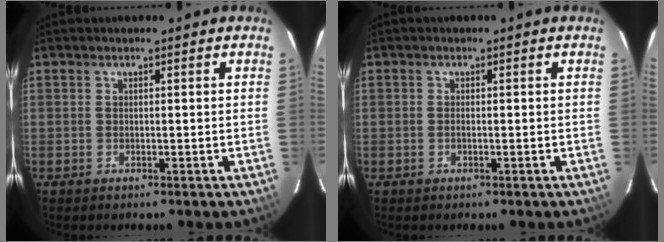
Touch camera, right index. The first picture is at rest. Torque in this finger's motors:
{"motor_torque": [-0.01, 0.08, 0.05, 0.00]}